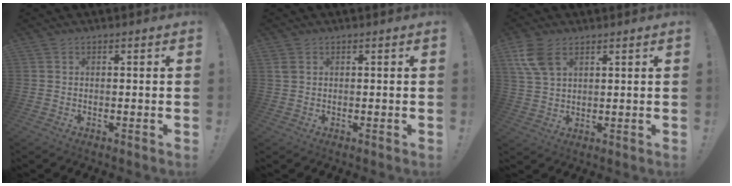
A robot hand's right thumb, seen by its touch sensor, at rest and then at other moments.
{"total": 1.8, "force": [0.8, 1.2, 1.1], "torque": [-0.021, 0.003, 0.015]}
{"total": 8.5, "force": [4.4, 4.9, 5.4], "torque": [-0.105, -0.008, 0.088]}